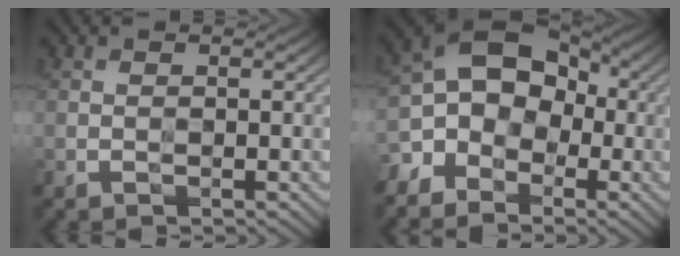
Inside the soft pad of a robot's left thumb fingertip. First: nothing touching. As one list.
[{"total": 10.6, "force": [-2.8, 8.0, 6.4], "torque": [-0.113, -0.007, -0.072]}]